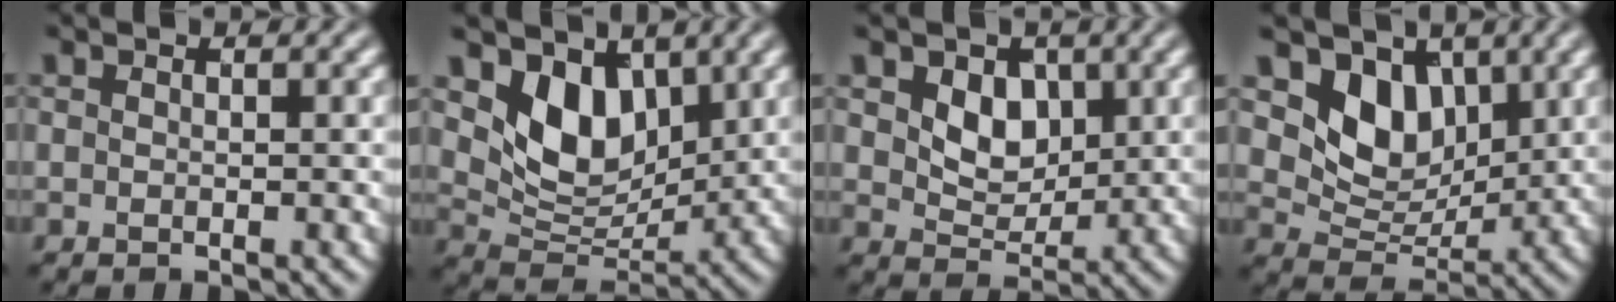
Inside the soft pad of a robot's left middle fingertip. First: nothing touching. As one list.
[{"total": 5.3, "force": [2.4, 3.5, 3.1], "torque": [-0.070, -0.020, 0.044]}, {"total": 3.2, "force": [0.9, 2.4, 1.9], "torque": [-0.046, -0.009, 0.015]}, {"total": 4.9, "force": [2.3, 3.5, 2.6], "torque": [-0.057, -0.018, 0.037]}]